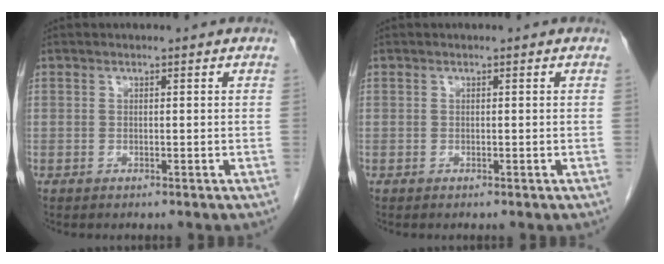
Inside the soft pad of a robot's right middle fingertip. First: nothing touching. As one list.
[{"total": 0.0}]